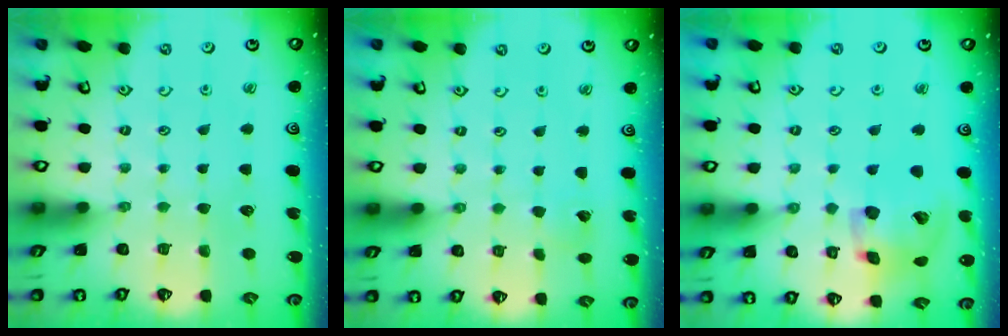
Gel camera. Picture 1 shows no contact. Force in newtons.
{"total": 2.8, "press": 2.8, "slide": 0.2}
{"total": 16.0, "press": 15.9, "slide": 2.5}